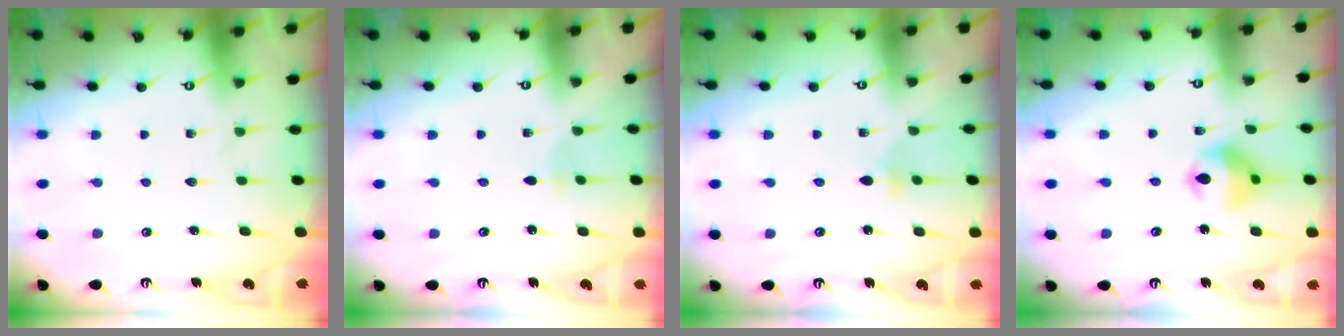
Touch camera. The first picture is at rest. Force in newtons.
{"total": 1.4, "press": 1.4, "slide": 0.3}
{"total": 2.3, "press": 2.3, "slide": 0.4}
{"total": 10.7, "press": 10.6, "slide": 1.5}